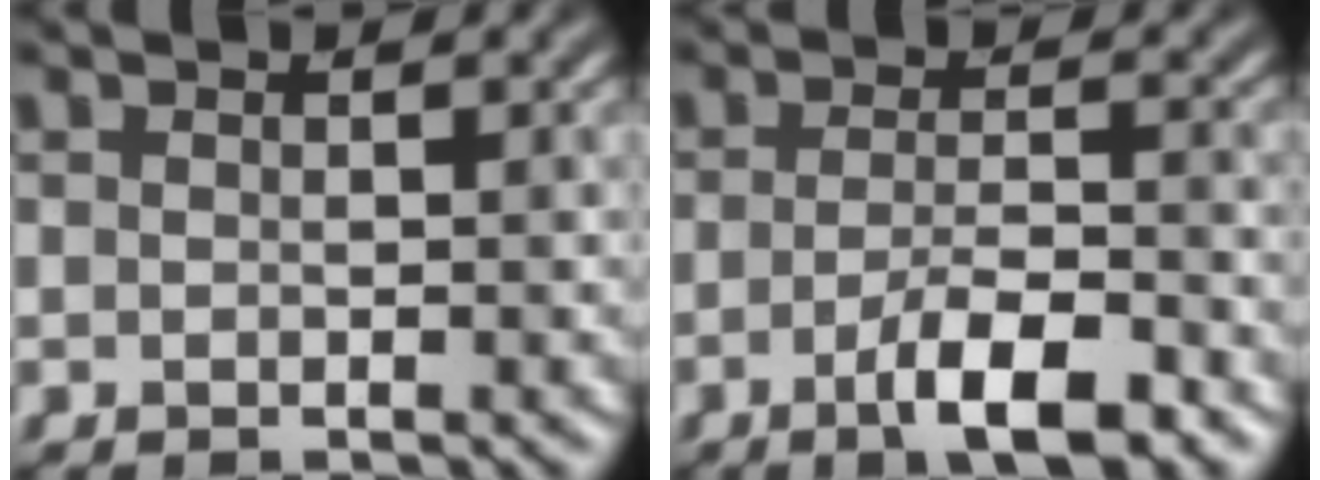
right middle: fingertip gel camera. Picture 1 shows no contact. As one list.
[{"total": 5.1, "force": [-2.6, 1.2, 4.2], "torque": [-0.073, -0.002, -0.046]}]